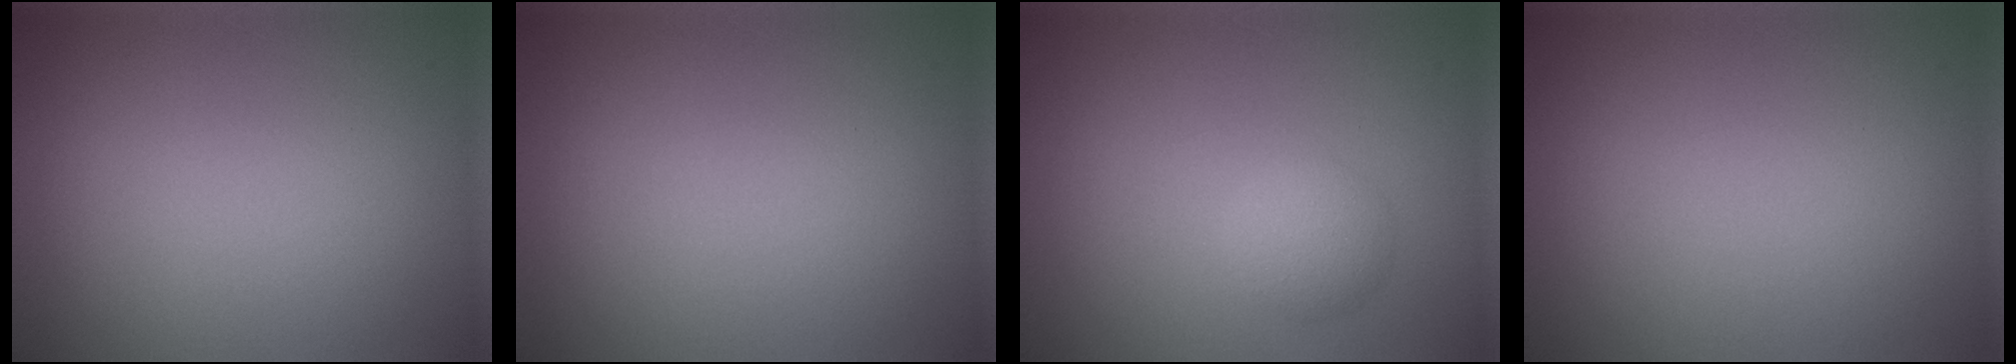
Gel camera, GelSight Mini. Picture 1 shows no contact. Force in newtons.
{"total": 0.0}
{"total": 2.1, "press": 2.1, "slide": 0.1}
{"total": 0.0}